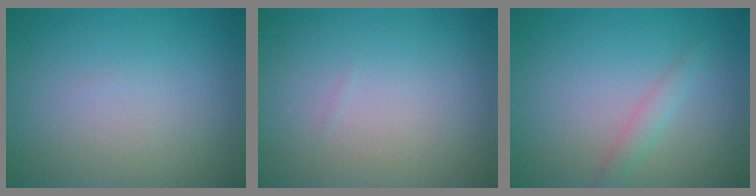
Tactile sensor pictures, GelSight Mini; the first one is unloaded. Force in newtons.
{"total": 0.0}
{"total": 1.4, "press": 1.4, "slide": 0.1}